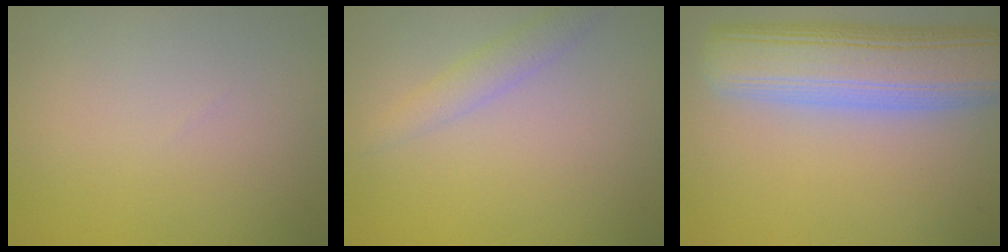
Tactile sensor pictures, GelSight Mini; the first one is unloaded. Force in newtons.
{"total": 2.0, "press": 2.0, "slide": 0.0}
{"total": 11.1, "press": 11.0, "slide": 1.1}